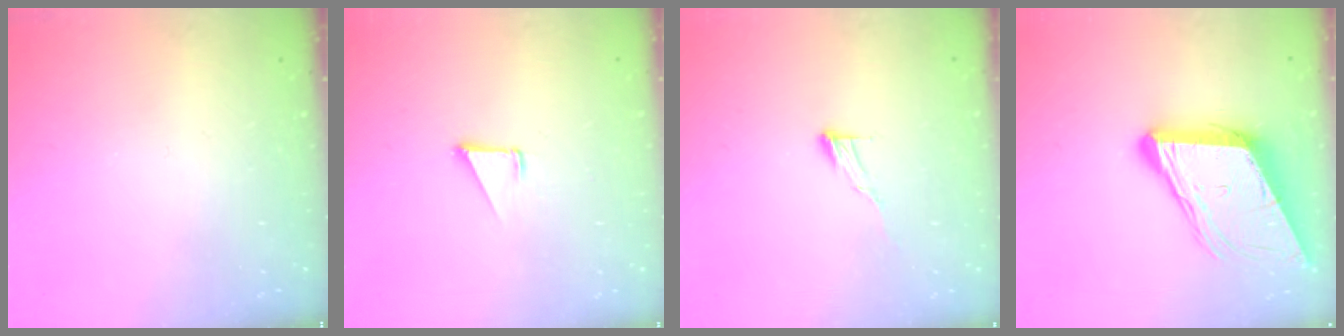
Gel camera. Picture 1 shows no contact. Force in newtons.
{"total": 1.6, "press": 1.5, "slide": 0.1}
{"total": 6.1, "press": 6.1, "slide": 0.3}
{"total": 12.8, "press": 12.3, "slide": 3.6}